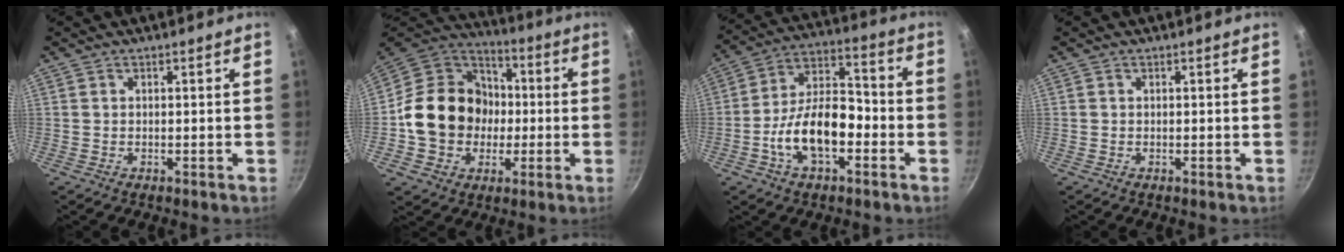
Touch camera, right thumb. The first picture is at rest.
{"total": 19.2, "force": [-1.5, 16.3, 10.1], "torque": [-0.144, 0.038, -0.029]}
{"total": 14.6, "force": [-4.7, 7.9, 11.4], "torque": [-0.167, 0.054, -0.093]}
{"total": 0.0}